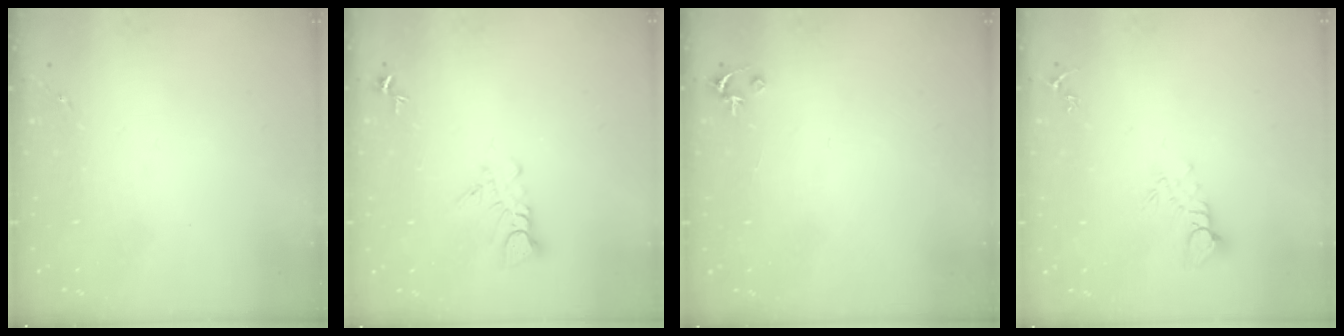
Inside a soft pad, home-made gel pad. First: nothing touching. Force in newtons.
{"total": 5.0, "press": 5.0, "slide": 0.3}
{"total": 2.5, "press": 2.5, "slide": 0.2}
{"total": 5.2, "press": 5.2, "slide": 0.4}